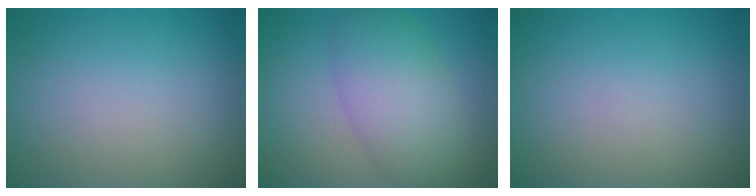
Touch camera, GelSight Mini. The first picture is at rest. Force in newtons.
{"total": 6.2, "press": 6.2, "slide": 0.1}
{"total": 0.0}